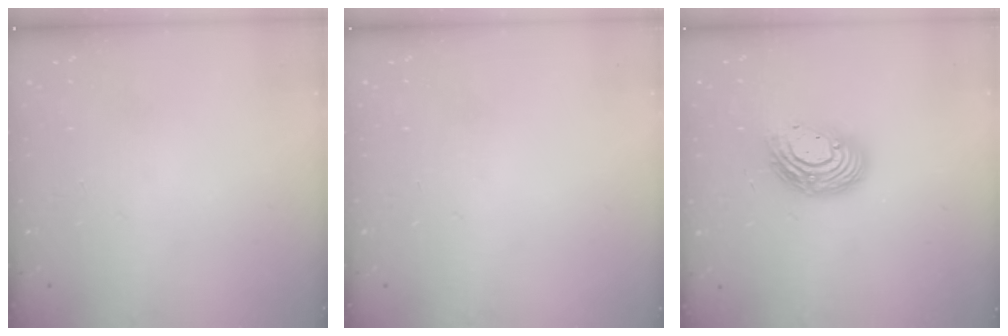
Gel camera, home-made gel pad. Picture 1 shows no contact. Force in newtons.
{"total": 0.0}
{"total": 12.8, "press": 12.8, "slide": 1.1}